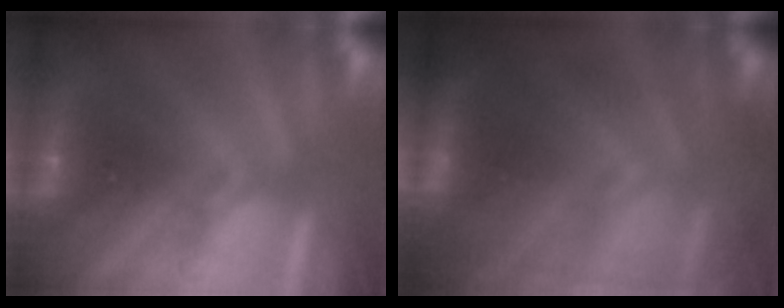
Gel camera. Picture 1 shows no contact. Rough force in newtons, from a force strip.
{"total": 7.3}